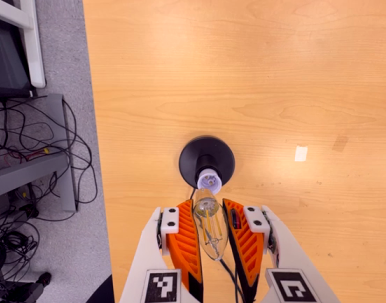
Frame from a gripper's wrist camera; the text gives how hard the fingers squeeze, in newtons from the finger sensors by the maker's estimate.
{"total": 19.5, "left": 21.2, "right": 17.7}